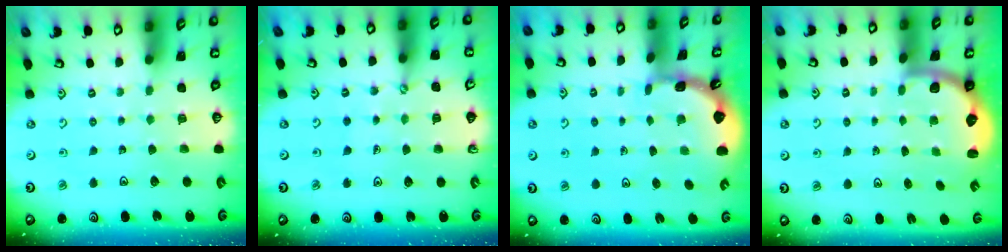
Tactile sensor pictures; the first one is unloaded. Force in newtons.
{"total": 1.1, "press": 1.1, "slide": 0.1}
{"total": 1.8, "press": 1.8, "slide": 0.2}
{"total": 2.4, "press": 1.9, "slide": 1.4}